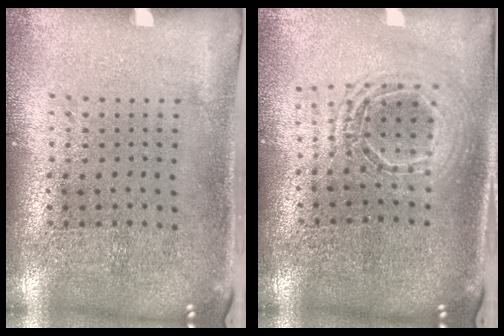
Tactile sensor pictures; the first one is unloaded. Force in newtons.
{"total": 1.7, "press": 1.5, "slide": 0.9}